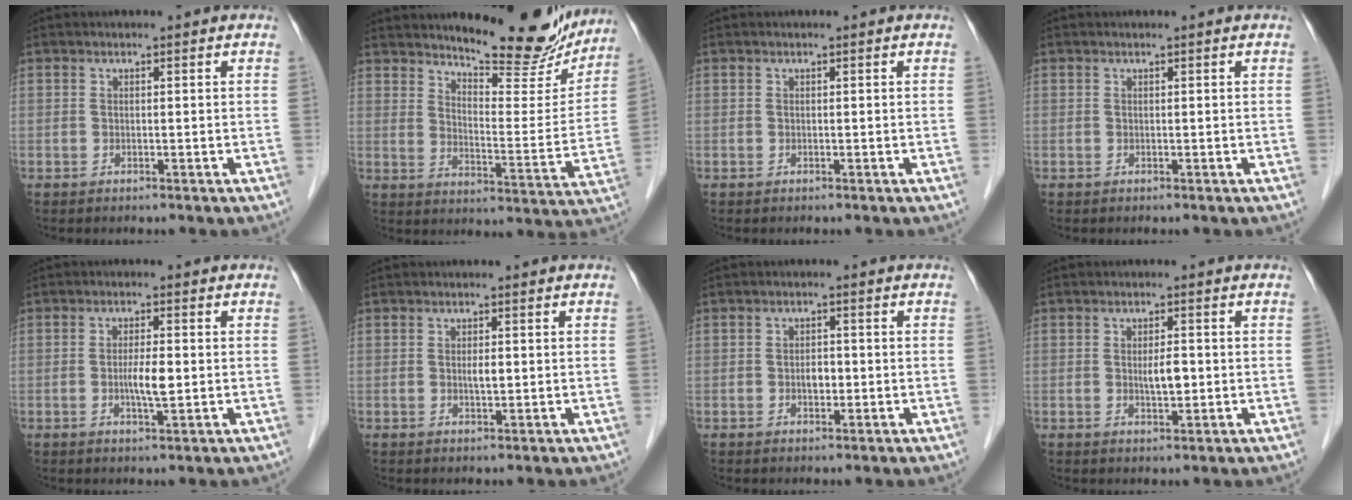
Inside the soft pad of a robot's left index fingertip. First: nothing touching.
{"total": 15.9, "force": [14.5, 3.4, 5.8], "torque": [-0.070, -0.047, 0.186]}
{"total": 0.0}
{"total": 0.0}
{"total": 3.7, "force": [-0.4, 0.6, 3.6], "torque": [-0.069, -0.003, -0.007]}
{"total": 1.5, "force": [0.0, 0.5, 1.4], "torque": [-0.025, 0.000, 0.002]}
{"total": 2.2, "force": [-0.5, 1.2, 1.7], "torque": [-0.027, 0.003, -0.007]}
{"total": 2.9, "force": [-0.2, 0.9, 2.8], "torque": [-0.049, 0.000, 0.000]}